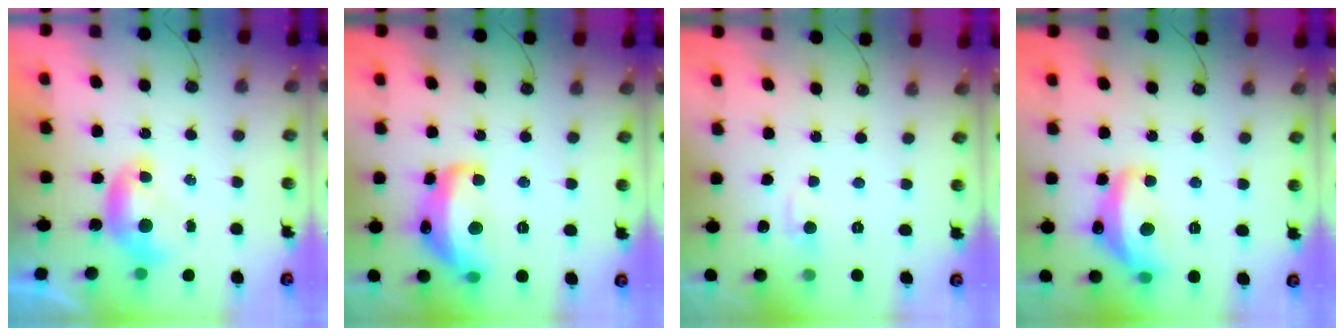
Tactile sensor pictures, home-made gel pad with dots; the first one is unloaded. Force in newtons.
{"total": 9.6, "press": 9.6, "slide": 0.8}
{"total": 0.9, "press": 0.6, "slide": 0.7}
{"total": 9.4, "press": 9.4, "slide": 0.8}